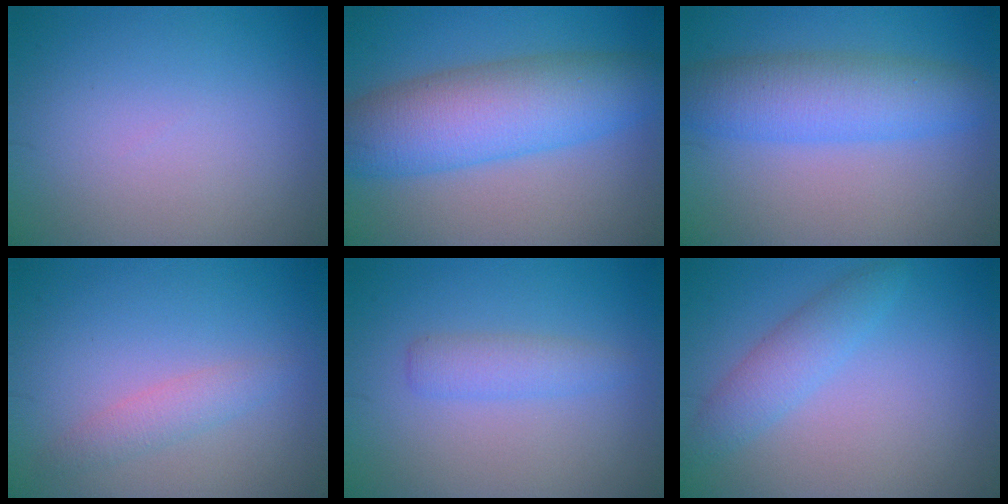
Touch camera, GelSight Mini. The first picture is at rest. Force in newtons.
{"total": 8.6, "press": 8.6, "slide": 0.5}
{"total": 5.9, "press": 5.9, "slide": 0.1}
{"total": 1.8, "press": 1.8, "slide": 0.0}
{"total": 2.1, "press": 2.1, "slide": 0.1}
{"total": 2.8, "press": 2.8, "slide": 0.2}